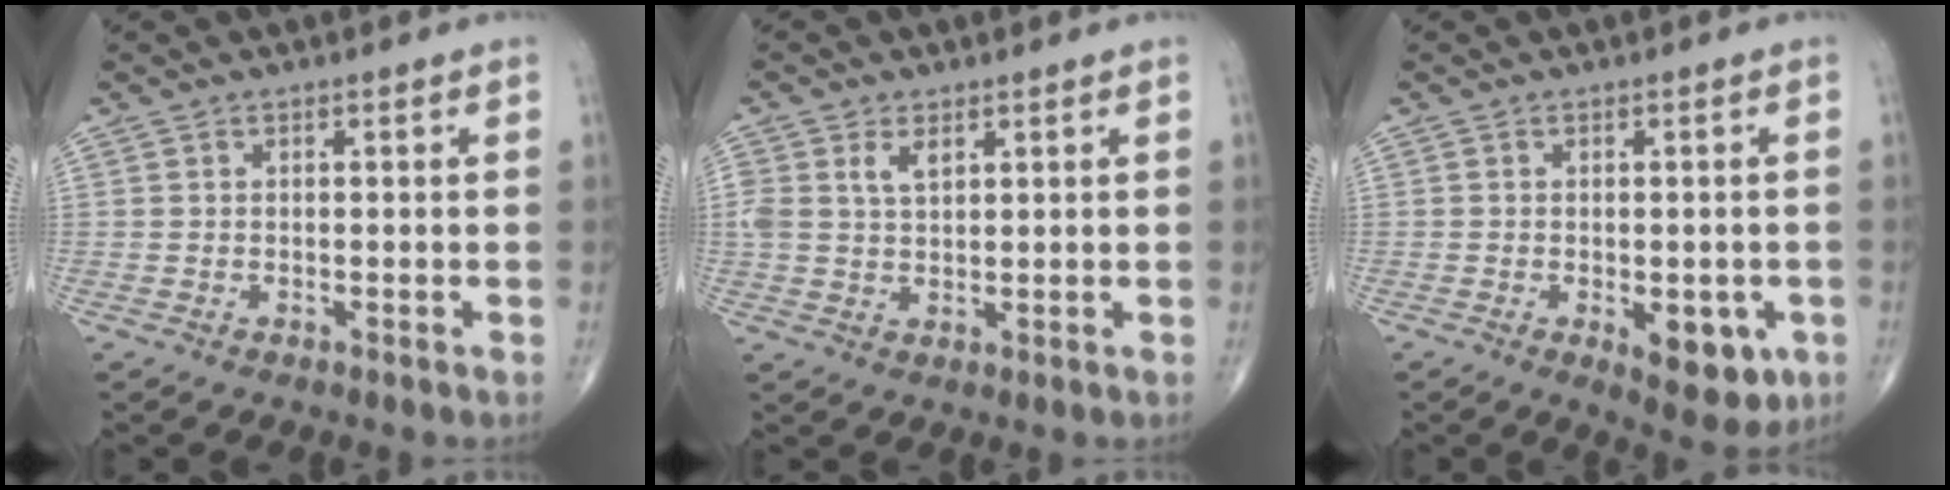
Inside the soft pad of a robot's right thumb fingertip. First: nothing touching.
{"total": 4.0, "force": [1.7, 2.3, 2.8], "torque": [-0.052, 0.001, 0.039]}
{"total": 8.1, "force": [-2.6, 3.8, 6.6], "torque": [-0.062, -0.005, -0.024]}